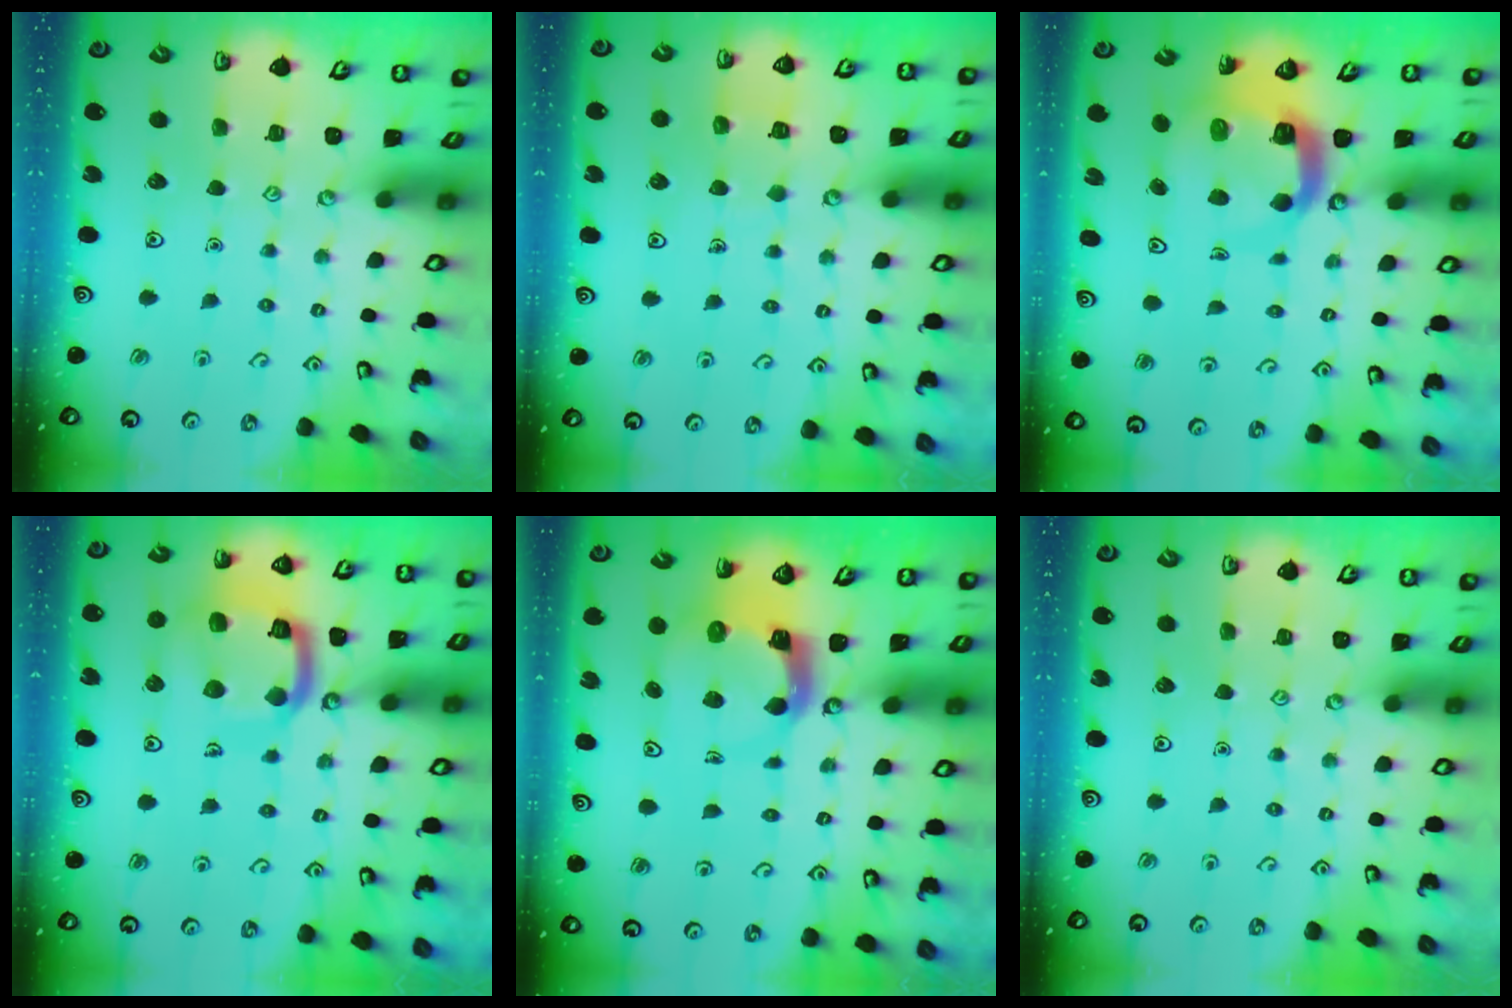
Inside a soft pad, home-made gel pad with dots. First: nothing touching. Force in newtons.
{"total": 5.3, "press": 5.3, "slide": 0.5}
{"total": 8.4, "press": 8.3, "slide": 0.9}
{"total": 16.5, "press": 16.4, "slide": 1.8}
{"total": 4.3, "press": 4.3, "slide": 0.6}
{"total": 0.0}